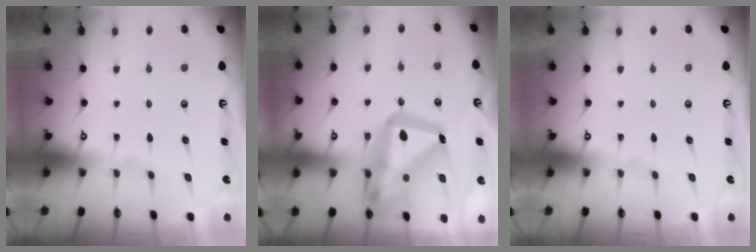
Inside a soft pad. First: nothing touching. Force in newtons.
{"total": 24.0, "press": 23.9, "slide": 2.4}
{"total": 0.0}